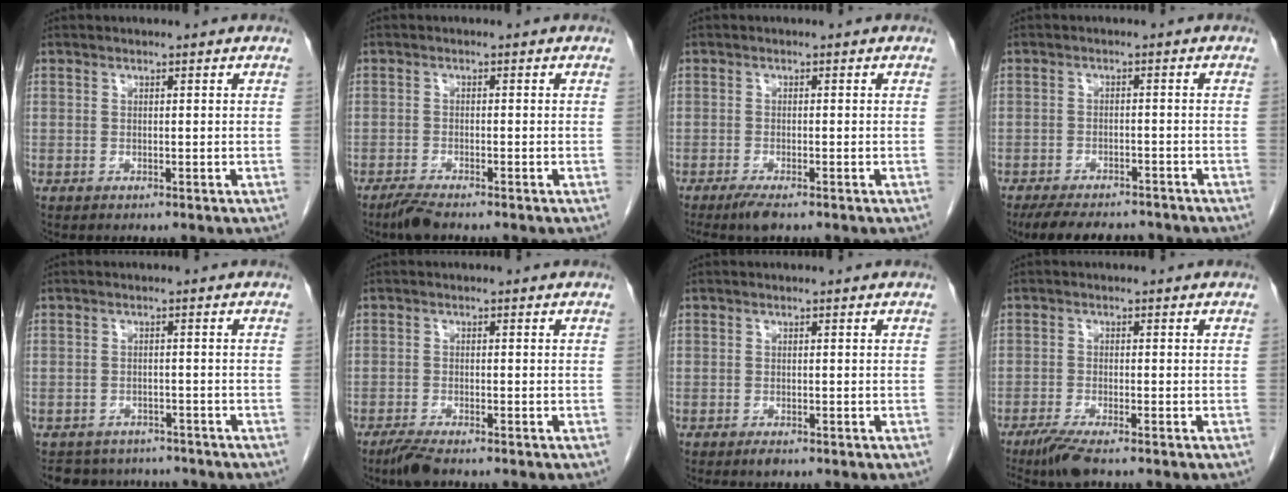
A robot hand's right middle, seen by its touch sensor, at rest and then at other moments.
{"total": 2.6, "force": [-2.2, 0.2, 1.3], "torque": [-0.034, -0.007, -0.043]}
{"total": 3.0, "force": [-2.3, 0.4, 2.0], "torque": [-0.040, -0.008, -0.042]}
{"total": 10.4, "force": [-9.1, 3.1, 4.0], "torque": [-0.066, -0.005, -0.126]}
{"total": 7.5, "force": [-6.7, 3.1, 0.8], "torque": [-0.013, 0.008, -0.083]}
{"total": 2.9, "force": [-2.4, 0.3, 1.6], "torque": [-0.038, -0.008, -0.046]}
{"total": 1.0, "force": [-0.8, 0.2, 0.6], "torque": [-0.013, -0.002, -0.011]}
{"total": 4.6, "force": [-3.6, 0.2, 3.0], "torque": [-0.058, -0.013, -0.066]}